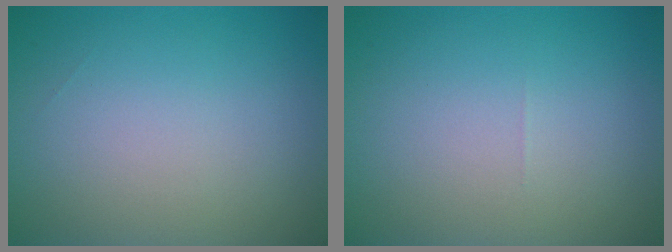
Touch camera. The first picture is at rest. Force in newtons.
{"total": 0.0}